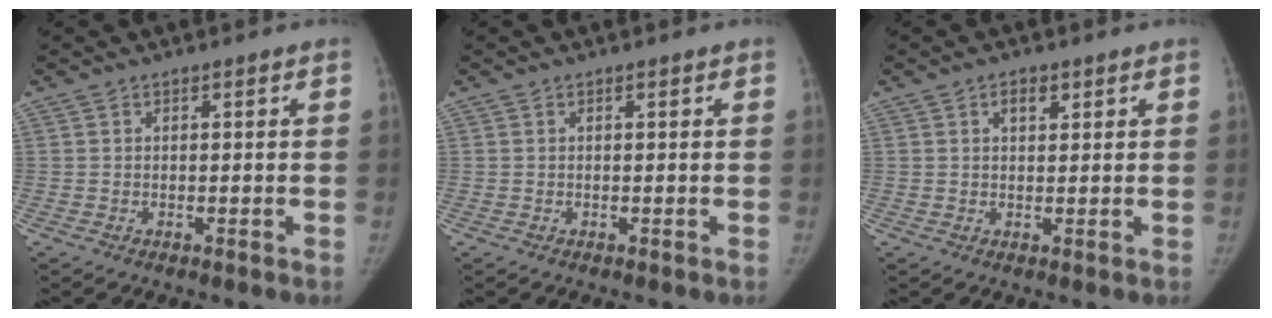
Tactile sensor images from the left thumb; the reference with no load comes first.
{"total": 0.0}
{"total": 2.7, "force": [1.4, 1.4, 1.8], "torque": [-0.020, -0.005, 0.022]}